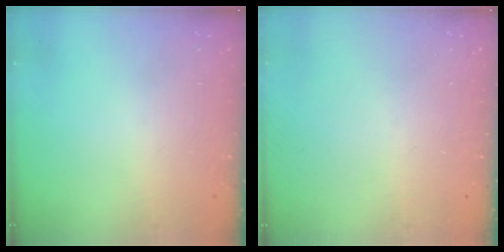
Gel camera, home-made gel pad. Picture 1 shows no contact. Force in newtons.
{"total": 0.0}